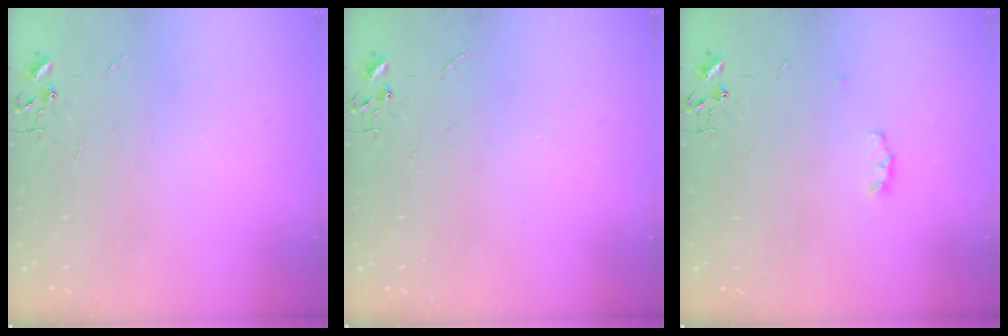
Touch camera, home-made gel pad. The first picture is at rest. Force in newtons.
{"total": 0.0}
{"total": 3.8, "press": 3.8, "slide": 0.6}